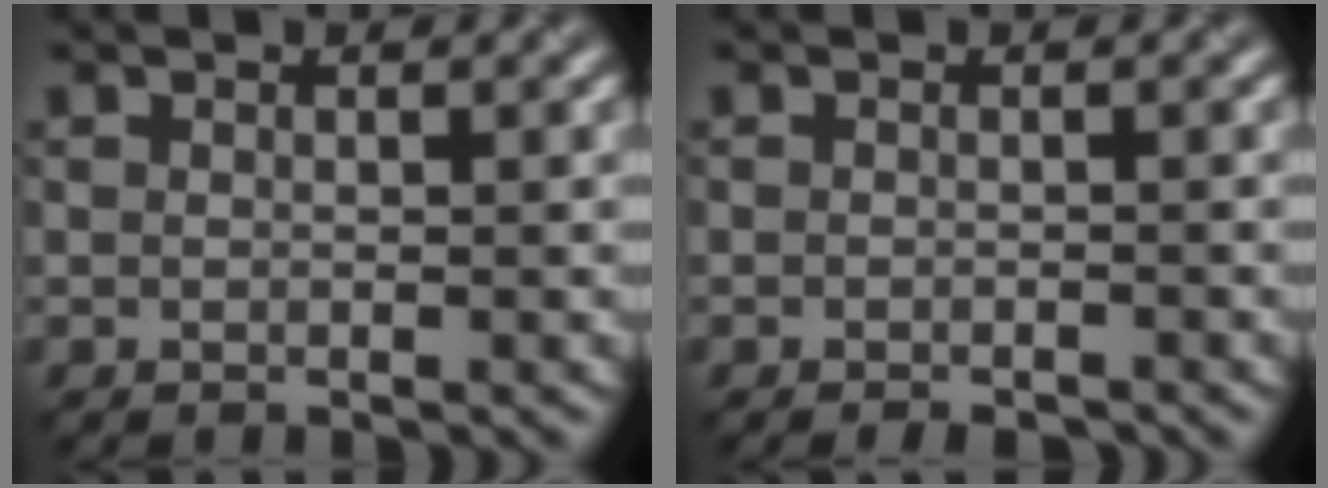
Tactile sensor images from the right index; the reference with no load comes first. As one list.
[{"total": 1.3, "force": [-1.1, 0.1, 0.6], "torque": [-0.004, 0.000, -0.014]}]